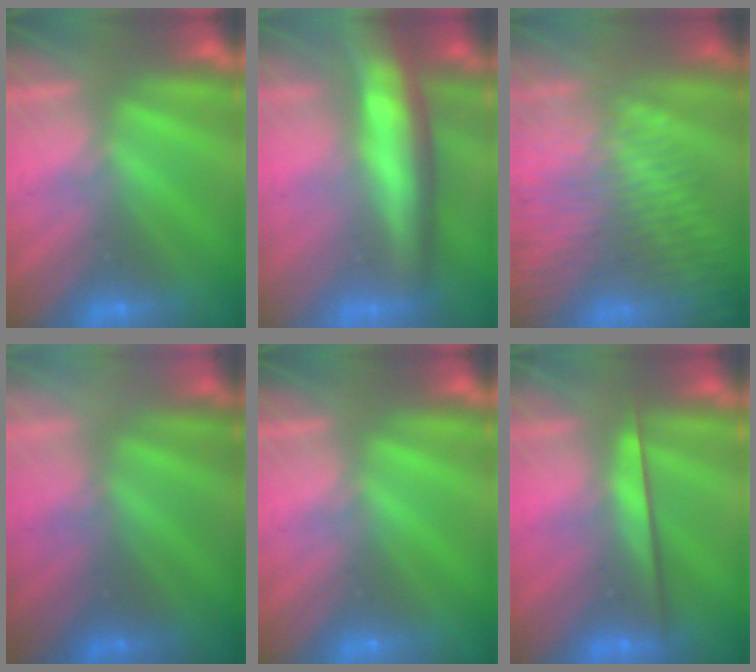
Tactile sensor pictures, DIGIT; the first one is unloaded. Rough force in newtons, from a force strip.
{"total": 7.7}
{"total": 9.0}
{"total": 2.4}
{"total": 0.0}
{"total": 2.4}